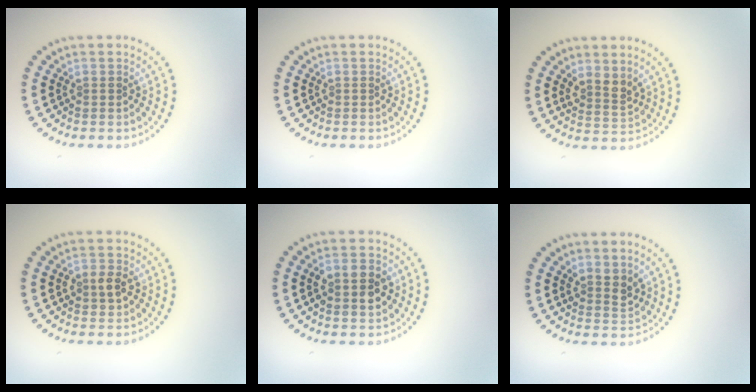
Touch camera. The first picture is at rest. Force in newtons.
{"total": 0.0}
{"total": 2.2, "press": 1.7, "slide": 1.4}
{"total": 2.0, "press": 2.0, "slide": 0.2}
{"total": 3.8, "press": 3.8, "slide": 0.3}
{"total": 1.9, "press": 1.6, "slide": 1.0}